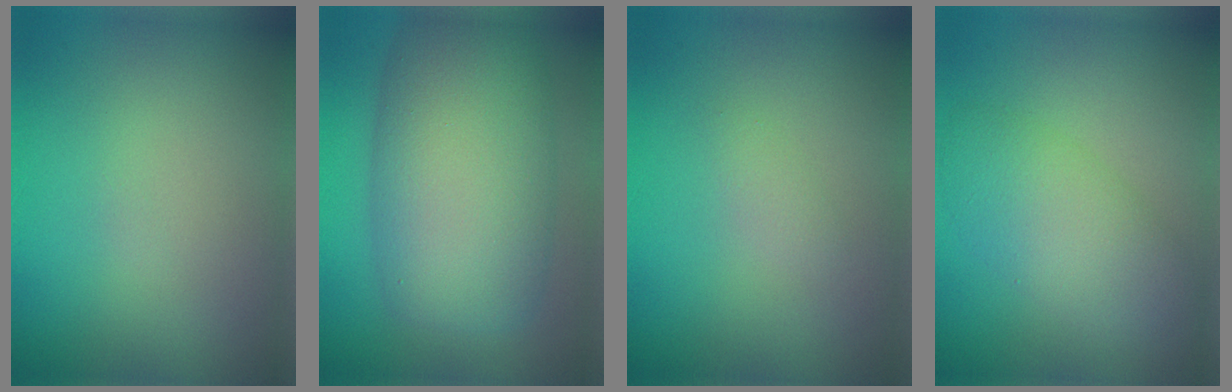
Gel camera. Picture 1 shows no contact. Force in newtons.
{"total": 11.4, "press": 11.3, "slide": 0.2}
{"total": 0.7, "press": 0.7, "slide": 0.0}
{"total": 5.3, "press": 5.3, "slide": 0.3}